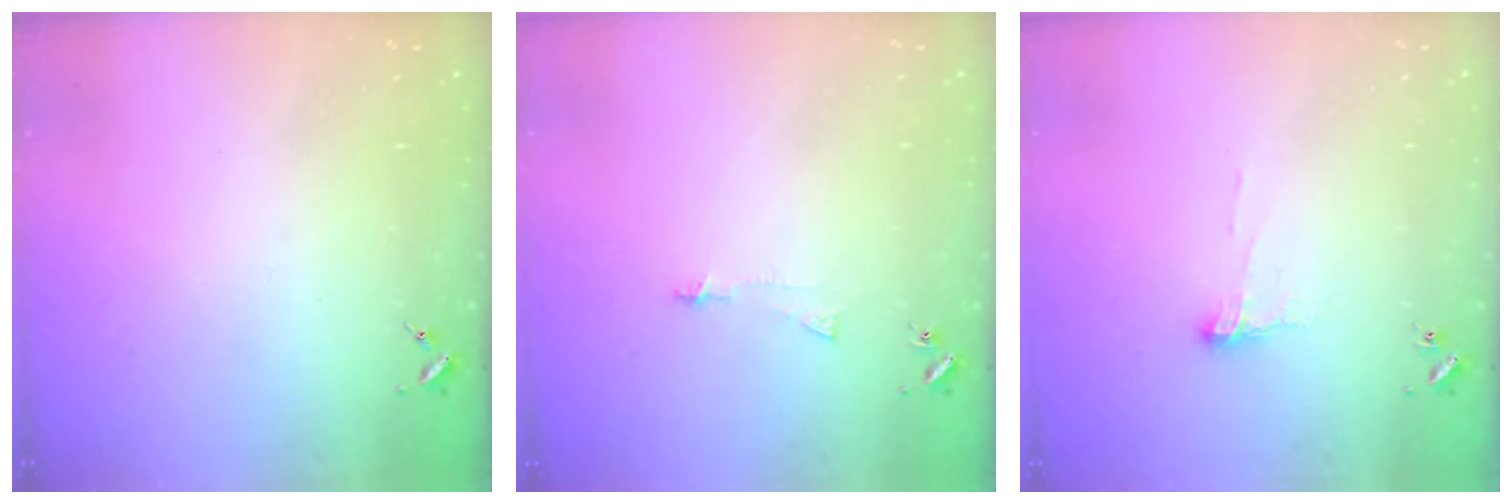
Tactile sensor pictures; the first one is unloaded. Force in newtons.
{"total": 3.6, "press": 3.6, "slide": 0.3}
{"total": 6.2, "press": 6.1, "slide": 0.6}